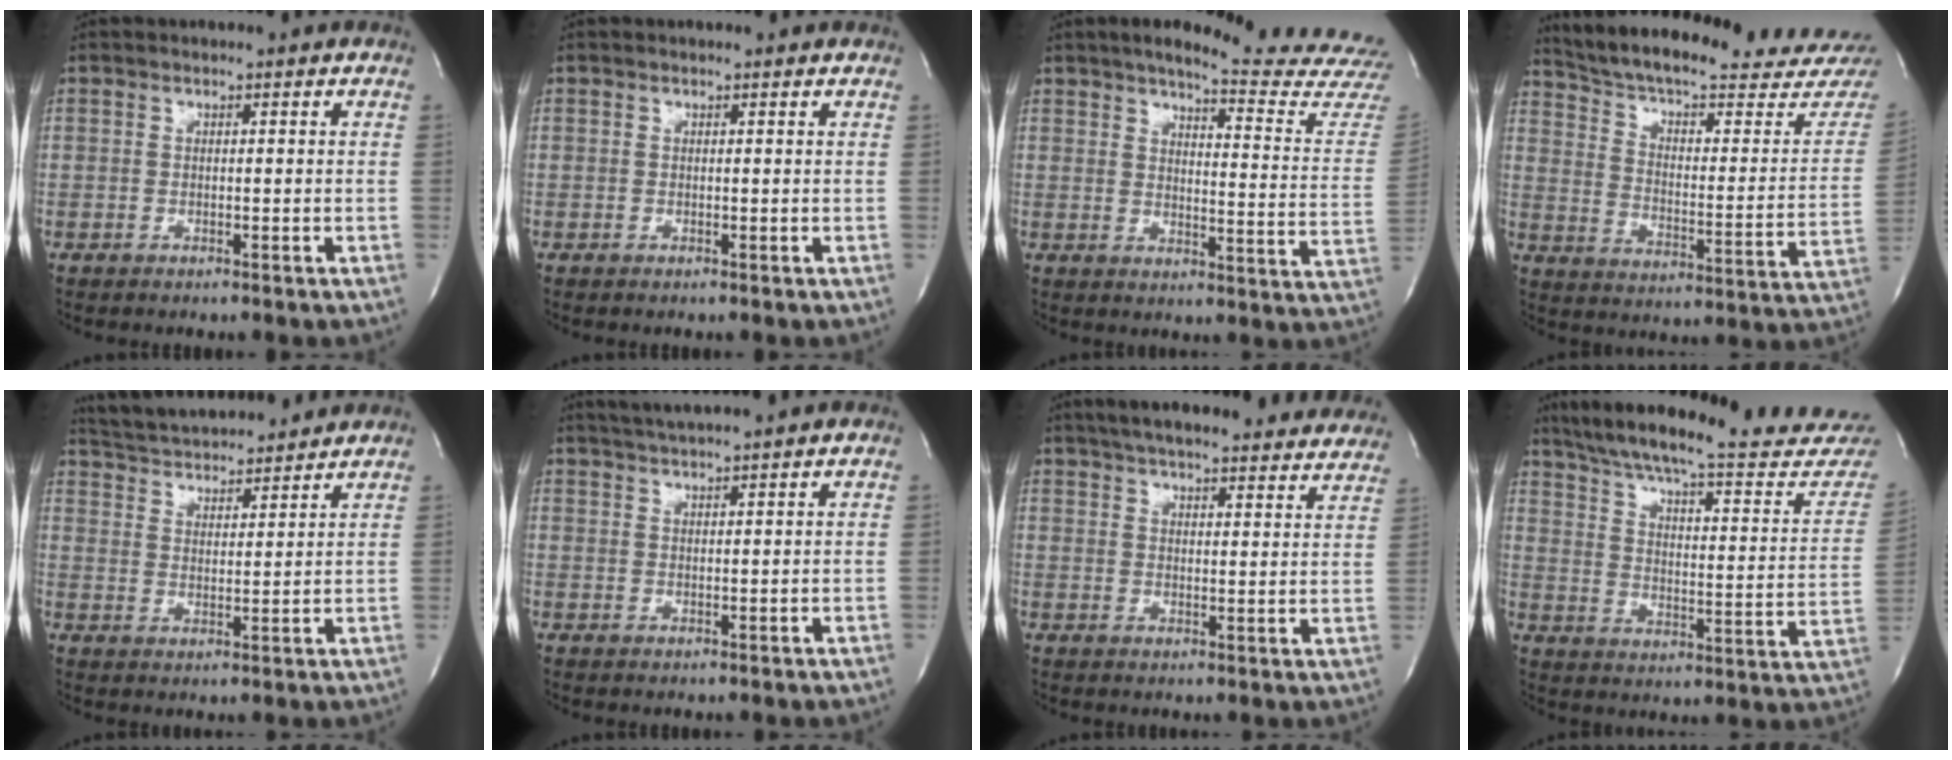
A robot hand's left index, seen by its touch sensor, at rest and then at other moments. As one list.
[{"total": 0.9, "force": [0.9, 0.1, 0.1], "torque": [-0.007, -0.001, 0.004]}, {"total": 20.1, "force": [18.9, -0.3, 6.7], "torque": [-0.086, -0.115, 0.212]}, {"total": 27.3, "force": [25.1, 3.7, 10.1], "torque": [-0.156, -0.078, 0.328]}, {"total": 14.2, "force": [13.4, 2.0, 4.3], "torque": [-0.080, 0.026, 0.213]}, {"total": 5.5, "force": [5.0, -0.9, 2.3], "torque": [-0.042, 0.020, 0.083]}, {"total": 28.8, "force": [25.9, 5.1, 11.5], "torque": [-0.187, -0.024, 0.314]}, {"total": 30.5, "force": [27.3, 3.5, 13.2], "torque": [-0.206, -0.080, 0.351]}]